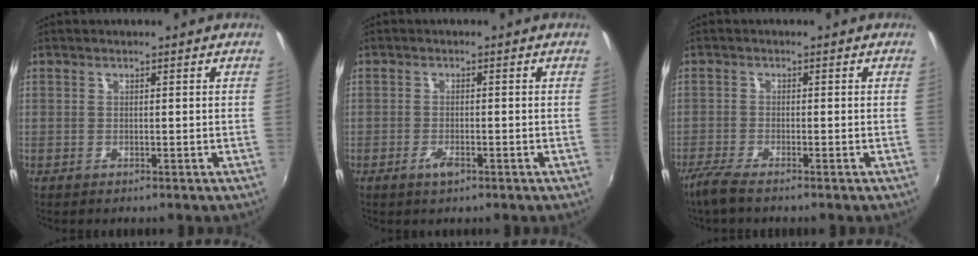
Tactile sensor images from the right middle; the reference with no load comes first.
{"total": 2.4, "force": [-1.4, 0.9, 1.7], "torque": [-0.038, -0.004, -0.028]}
{"total": 4.0, "force": [-3.2, 0.3, 2.3], "torque": [-0.066, -0.012, -0.065]}